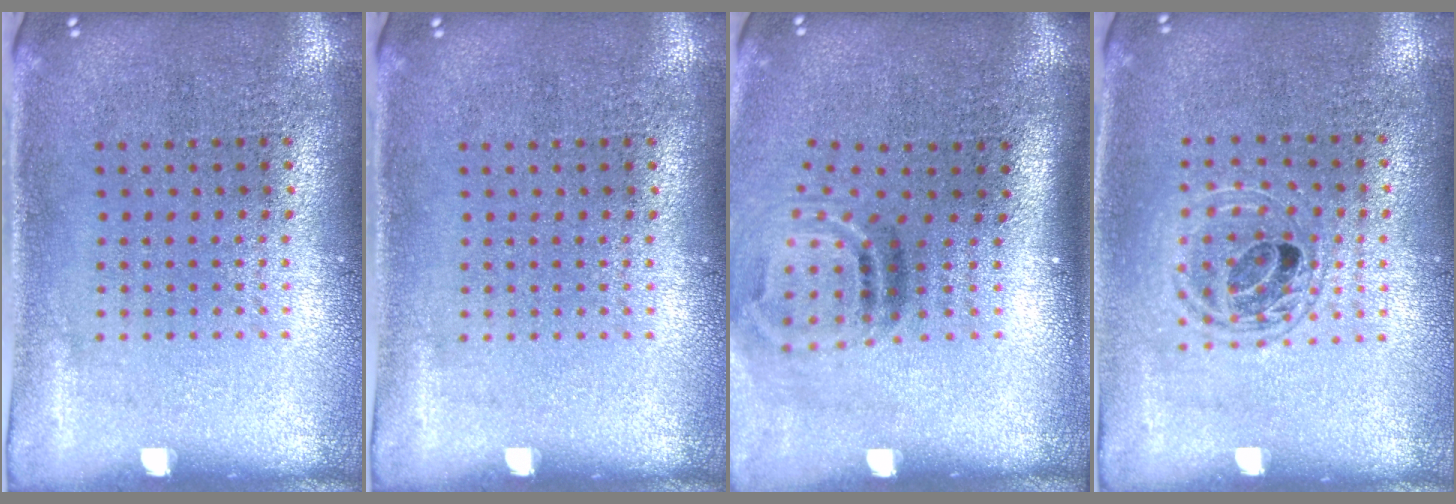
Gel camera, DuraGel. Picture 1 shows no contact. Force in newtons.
{"total": 0.0}
{"total": 2.0, "press": 1.2, "slide": 1.6}
{"total": 1.4, "press": 1.2, "slide": 0.6}